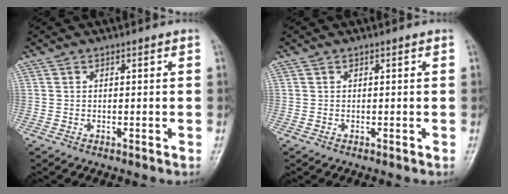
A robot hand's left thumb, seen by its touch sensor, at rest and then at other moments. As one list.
[{"total": 0.0}]